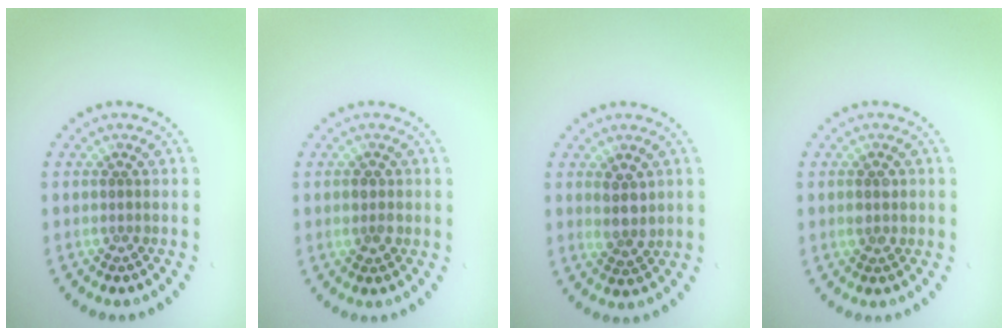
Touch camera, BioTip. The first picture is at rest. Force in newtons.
{"total": 1.5, "press": 1.5, "slide": 0.2}
{"total": 2.1, "press": 1.9, "slide": 1.0}
{"total": 1.2, "press": 1.2, "slide": 0.1}